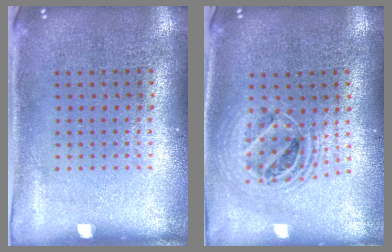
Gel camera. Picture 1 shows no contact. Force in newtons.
{"total": 1.8, "press": 1.5, "slide": 1.1}